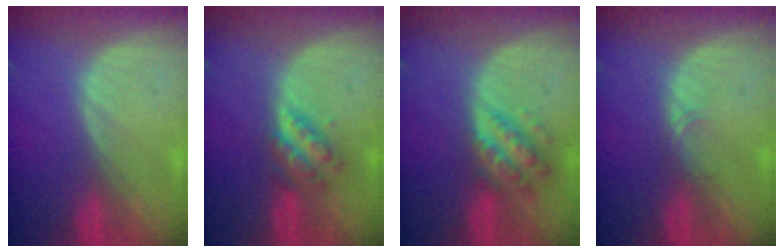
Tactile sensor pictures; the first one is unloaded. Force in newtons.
{"total": 4.7, "press": 4.6, "slide": 1.2}
{"total": 6.4, "press": 5.8, "slide": 2.7}
{"total": 1.1, "press": 1.1, "slide": 0.1}